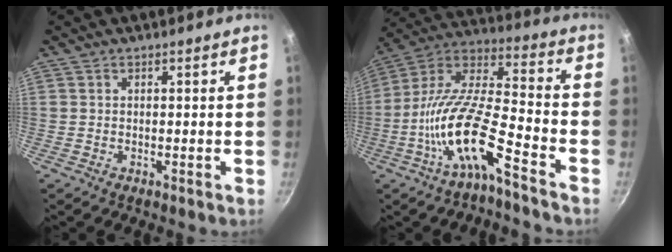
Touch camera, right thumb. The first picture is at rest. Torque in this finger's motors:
{"motor_torque": [0.47, 0.68, 1.76, -1.00, 0.52]}